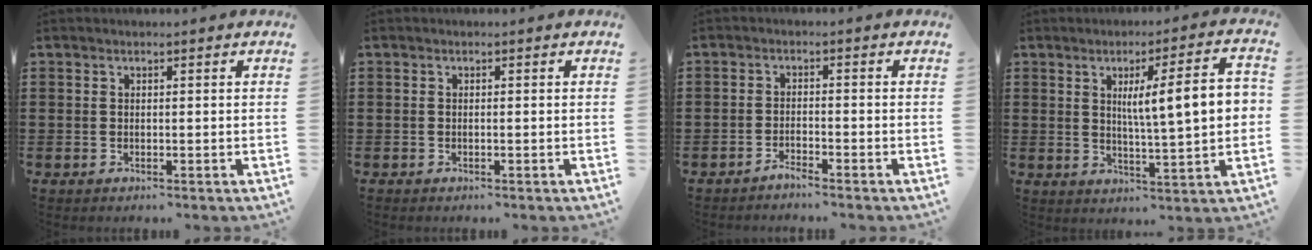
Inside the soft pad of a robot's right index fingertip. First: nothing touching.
{"total": 0.0}
{"total": 1.8, "force": [-1.8, -0.3, 0.1], "torque": [-0.004, 0.004, -0.035]}
{"total": 10.0, "force": [1.9, 1.7, 9.6], "torque": [-0.156, 0.000, 0.021]}